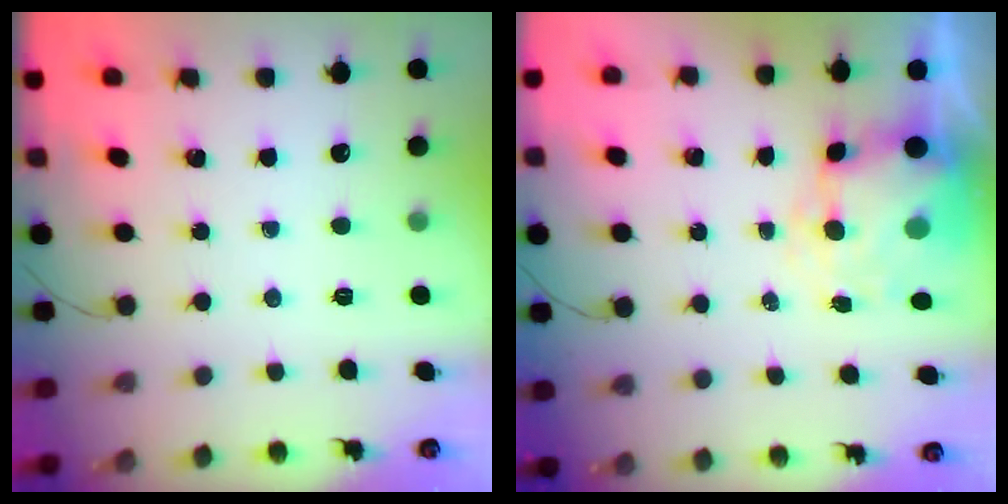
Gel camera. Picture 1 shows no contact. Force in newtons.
{"total": 8.4, "press": 8.1, "slide": 1.9}